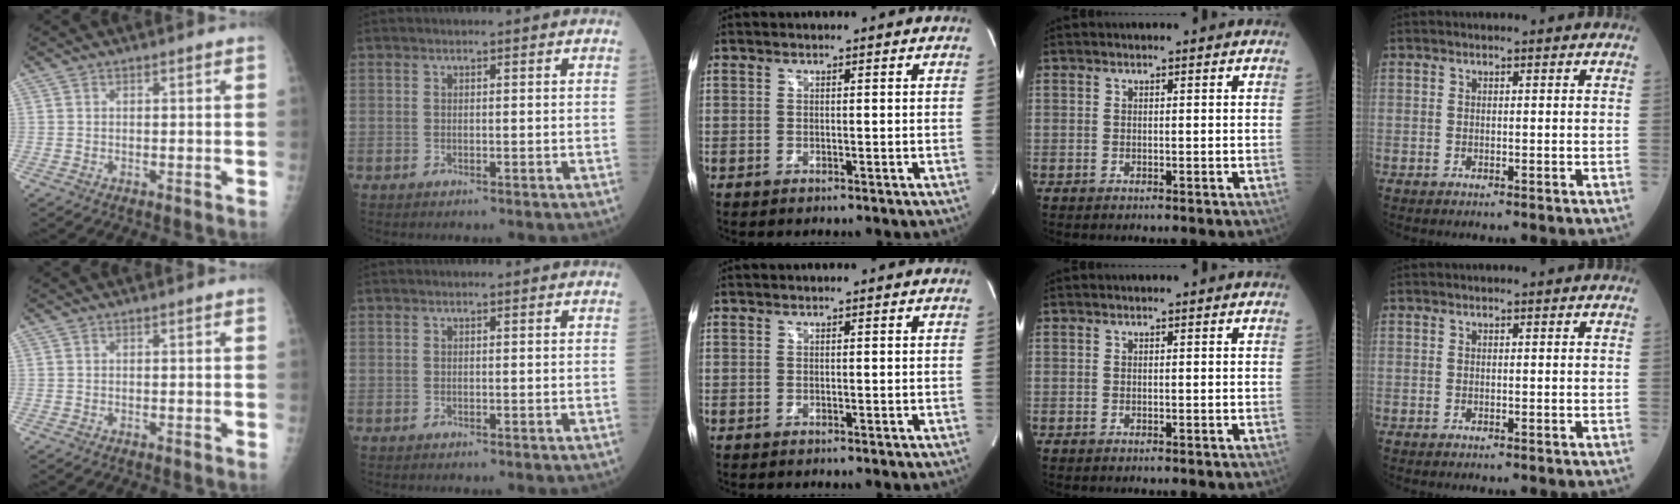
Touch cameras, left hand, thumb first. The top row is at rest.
{}